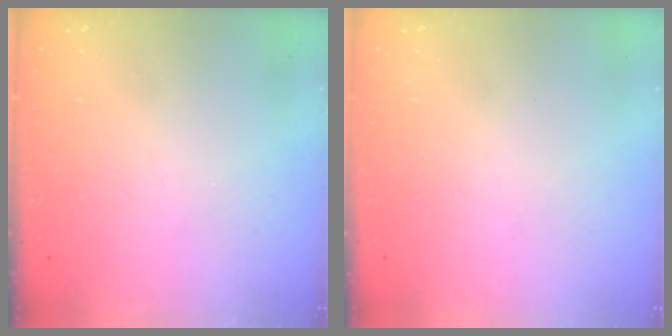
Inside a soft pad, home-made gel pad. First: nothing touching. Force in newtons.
{"total": 1.6, "press": 1.6, "slide": 0.1}